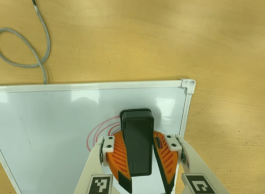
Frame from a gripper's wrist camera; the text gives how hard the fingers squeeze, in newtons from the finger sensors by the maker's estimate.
{"total": 16.2, "left": 18.1, "right": 14.2}